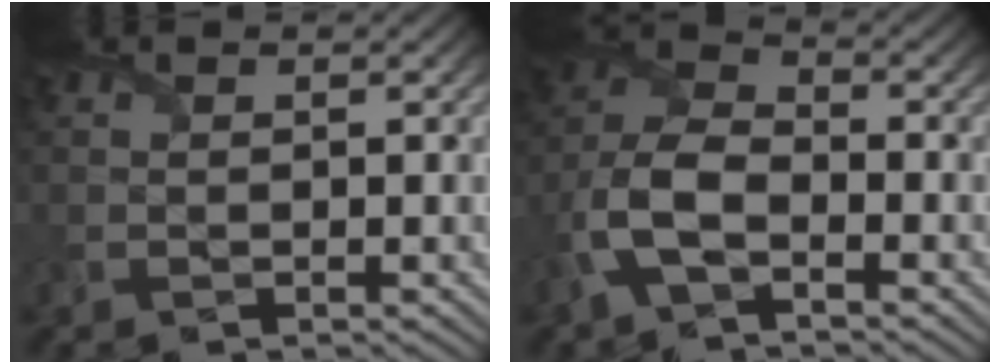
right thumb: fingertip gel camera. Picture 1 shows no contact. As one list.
[{"total": 7.4, "force": [-3.3, 3.6, 5.5], "torque": [-0.132, 0.004, -0.085]}]